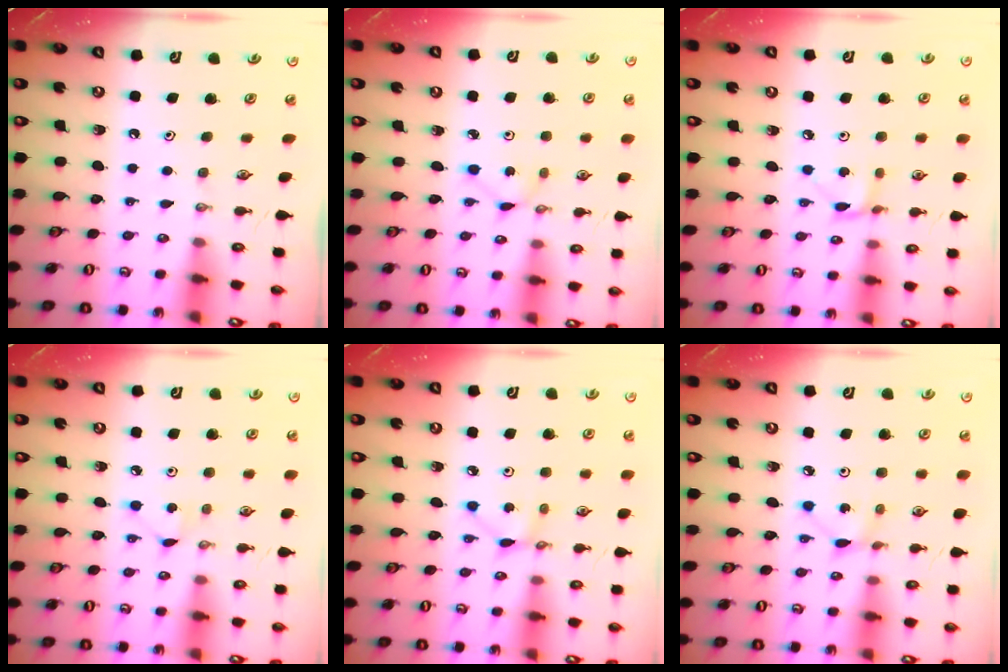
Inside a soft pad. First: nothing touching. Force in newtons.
{"total": 1.5, "press": 1.5, "slide": 0.2}
{"total": 3.5, "press": 3.5, "slide": 0.4}
{"total": 3.4, "press": 3.4, "slide": 0.3}
{"total": 2.9, "press": 2.9, "slide": 0.1}
{"total": 2.9, "press": 2.9, "slide": 0.2}